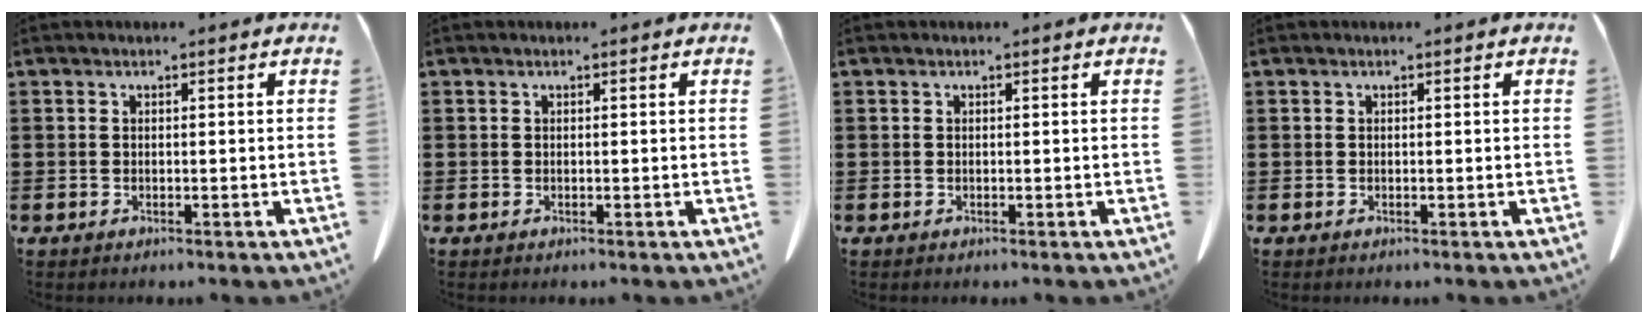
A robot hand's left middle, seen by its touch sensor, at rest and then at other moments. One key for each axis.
{"total": 0.0}
{"total": 0.0}
{"total": 0.0}